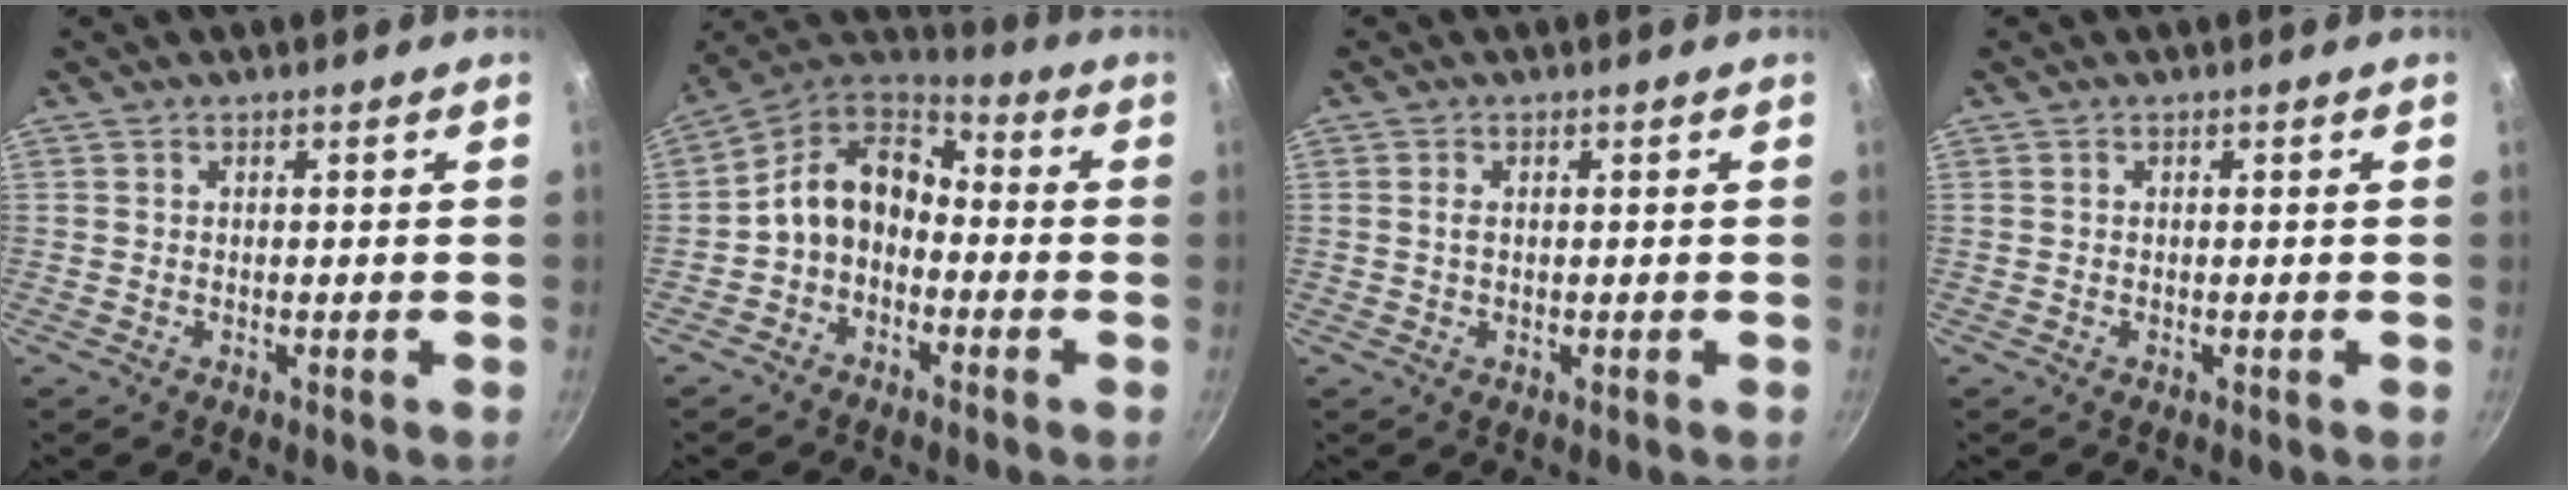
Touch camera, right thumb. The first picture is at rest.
{"total": 11.4, "force": [-1.9, 8.5, 7.3], "torque": [-0.105, 0.053, -0.055]}
{"total": 1.2, "force": [0.2, 0.8, 1.0], "torque": [-0.018, 0.002, 0.002]}
{"total": 0.0}